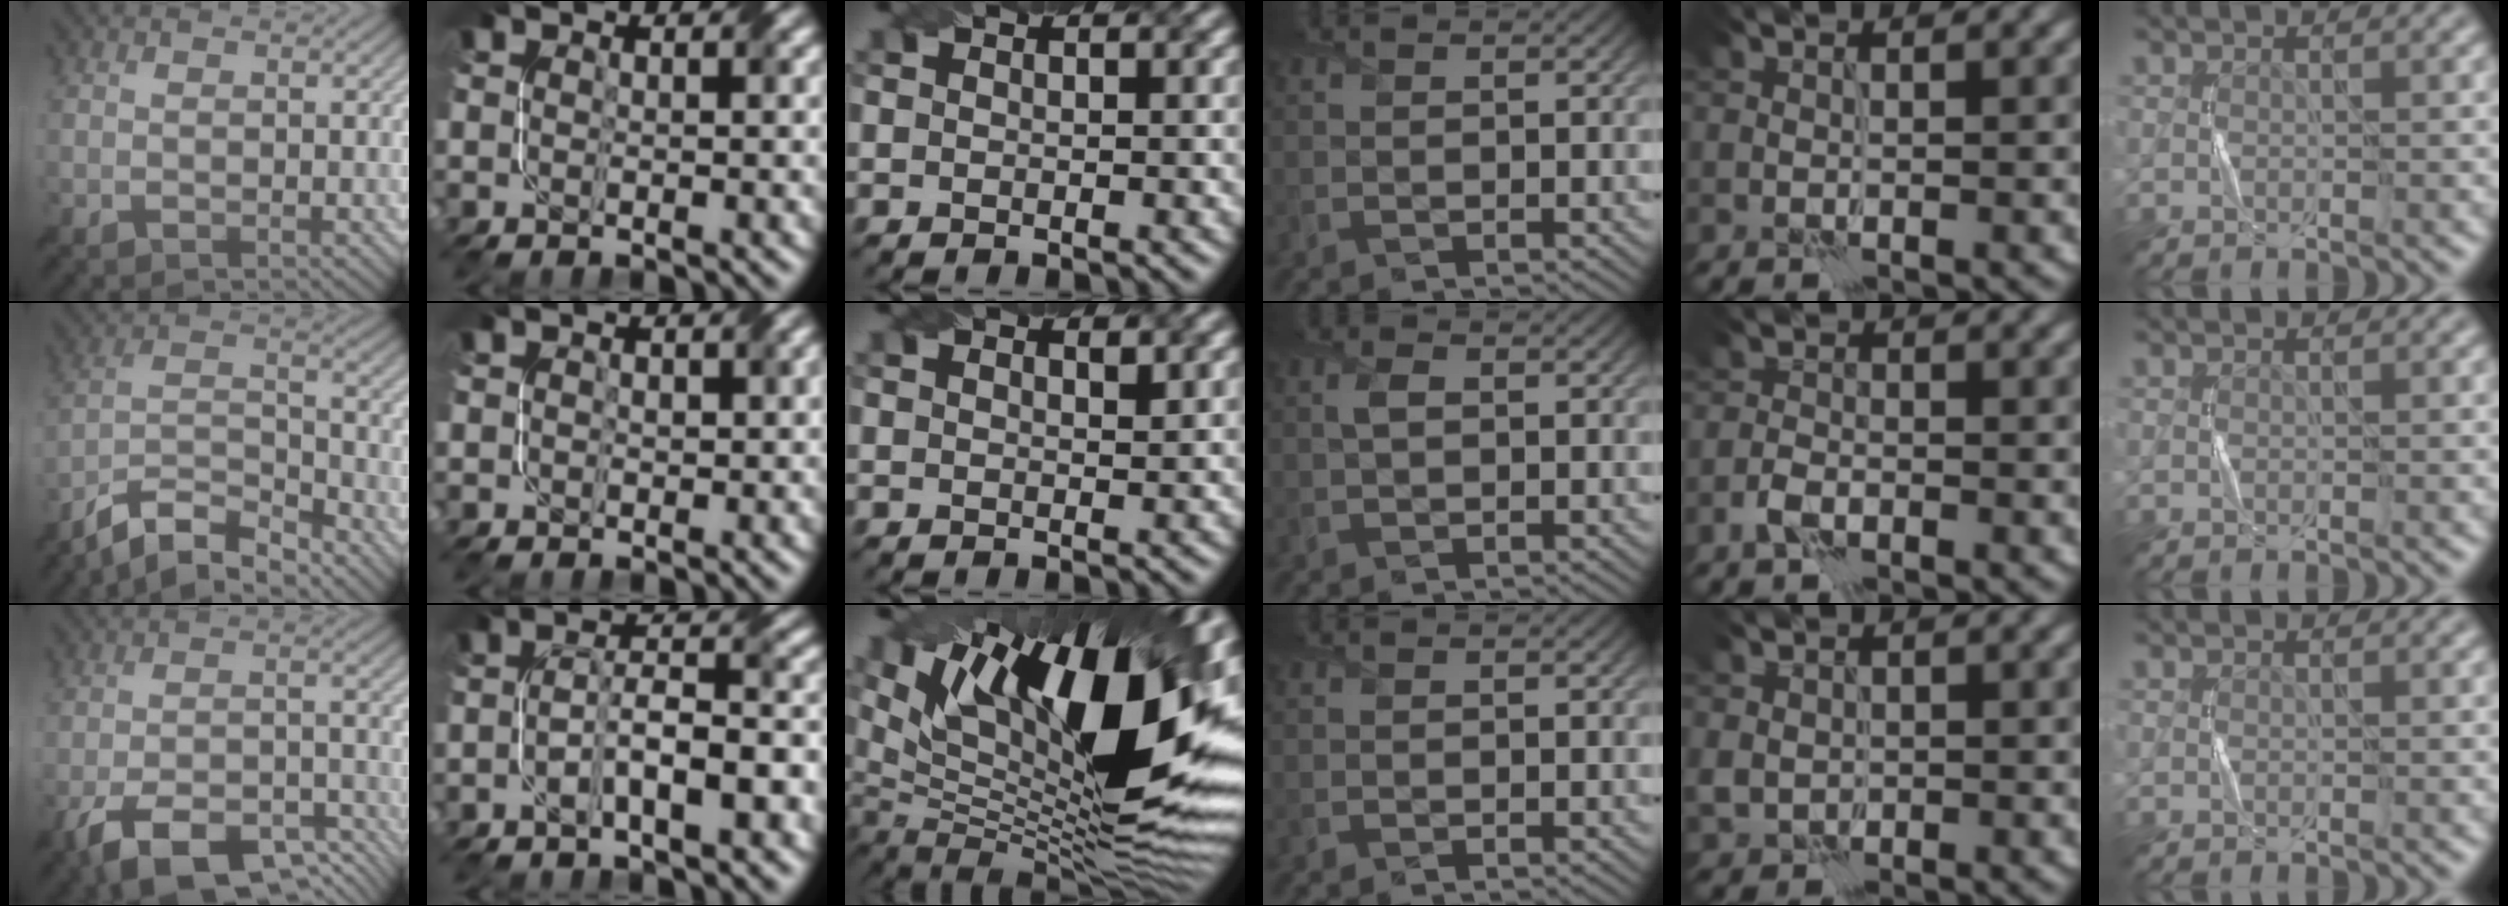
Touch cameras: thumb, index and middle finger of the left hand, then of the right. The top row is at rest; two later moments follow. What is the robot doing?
{"motion": "twist", "object": "screw"}